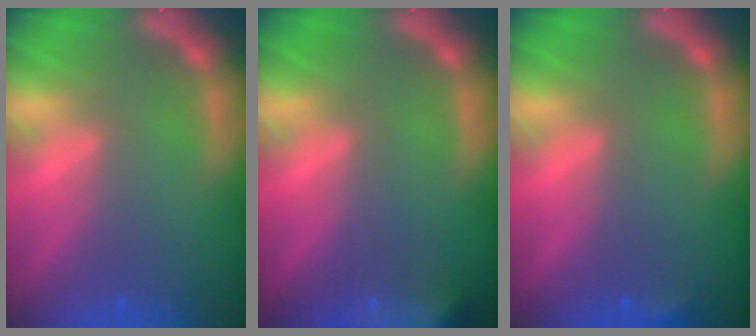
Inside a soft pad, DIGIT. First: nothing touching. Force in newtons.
{"total": 9.9}
{"total": 0.9}